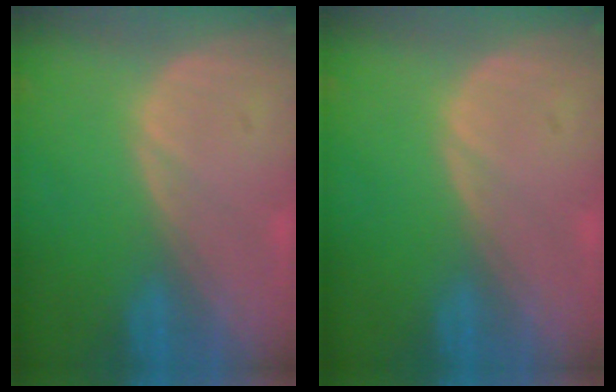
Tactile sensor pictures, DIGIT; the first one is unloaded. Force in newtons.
{"total": 0.0}